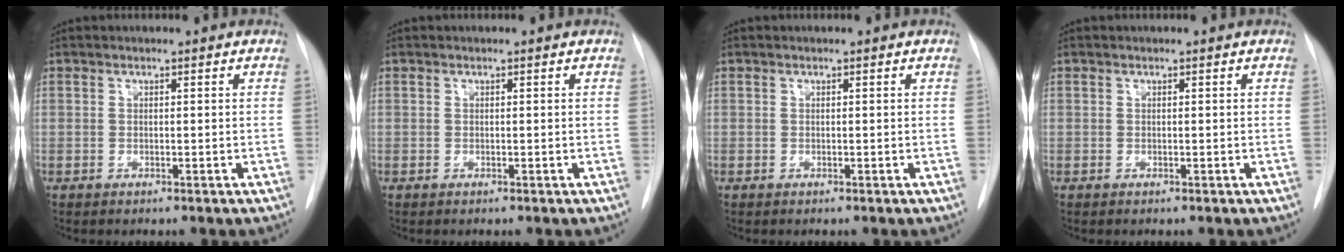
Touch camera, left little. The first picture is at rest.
{"total": 0.0}
{"total": 0.0}
{"total": 0.0}